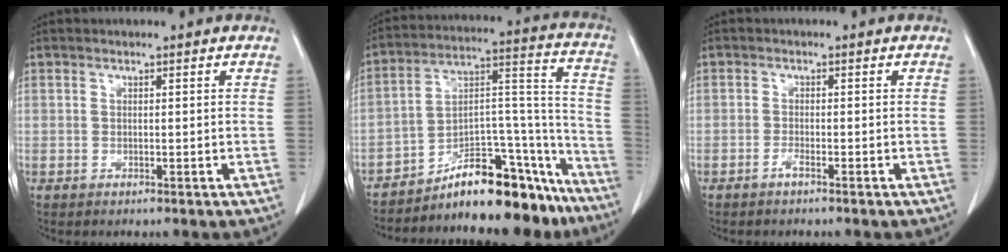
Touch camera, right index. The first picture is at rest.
{"total": 17.7, "force": [-15.0, 5.4, 7.6], "torque": [-0.075, 0.078, -0.231]}
{"total": 1.1, "force": [-0.9, 0.0, 0.6], "torque": [-0.014, 0.001, -0.018]}